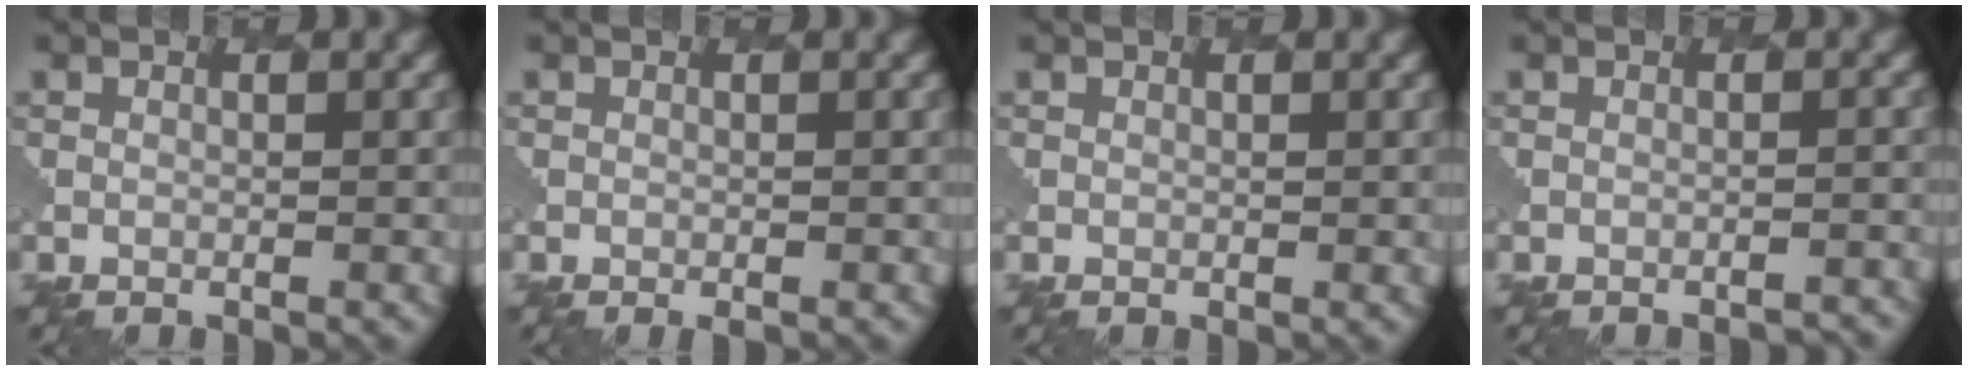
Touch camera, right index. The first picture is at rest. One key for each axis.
{"total": 0.8, "fx": -0.4, "fy": 0.3, "fz": 0.7, "tx": -0.007, "ty": -0.003, "tz": -0.004}
{"total": 0.5, "fx": 0.2, "fy": 0.3, "fz": 0.4, "tx": -0.005, "ty": -0.003, "tz": 0.003}
{"total": 2.4, "fx": -2.3, "fy": 0.4, "fz": 0.5, "tx": 0.003, "ty": 0.017, "tz": -0.029}